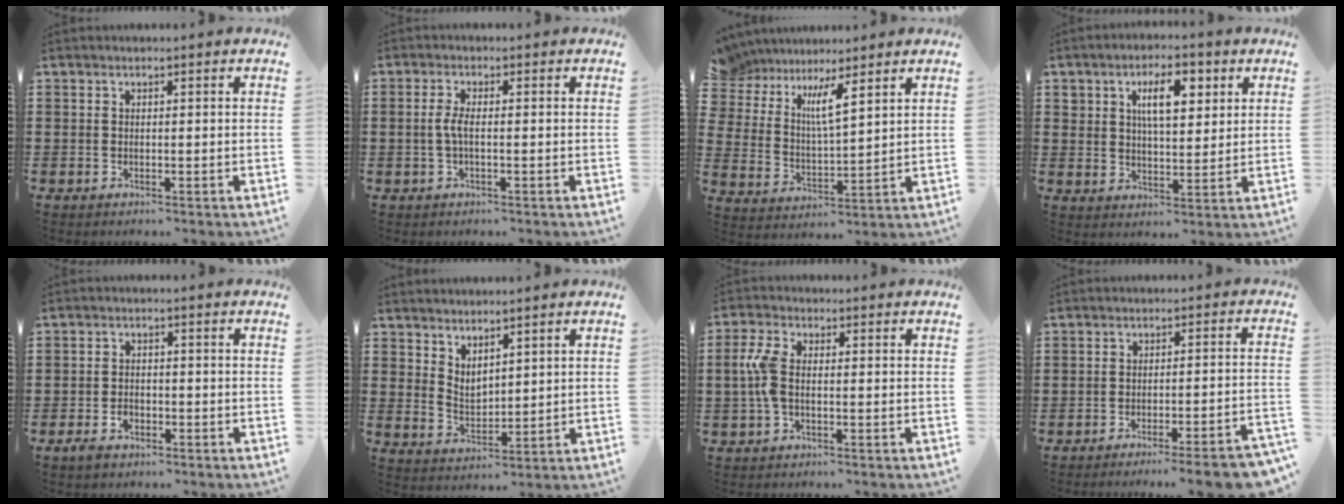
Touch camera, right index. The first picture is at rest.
{"total": 2.8, "force": [-0.4, 0.6, 2.7], "torque": [-0.065, -0.005, -0.012]}
{"total": 6.5, "force": [5.4, 1.9, 3.1], "torque": [-0.082, -0.019, 0.099]}
{"total": 7.4, "force": [3.2, 3.5, 5.7], "torque": [-0.100, 0.004, 0.051]}
{"total": 2.1, "force": [-1.2, 1.4, 1.1], "torque": [-0.023, 0.002, -0.025]}
{"total": 3.1, "force": [2.8, 1.1, 0.6], "torque": [-0.022, -0.005, 0.053]}
{"total": 5.1, "force": [-0.3, 2.4, 4.5], "torque": [-0.120, -0.006, -0.015]}
{"total": 4.4, "force": [-3.7, -0.4, 2.4], "torque": [-0.038, -0.015, -0.069]}